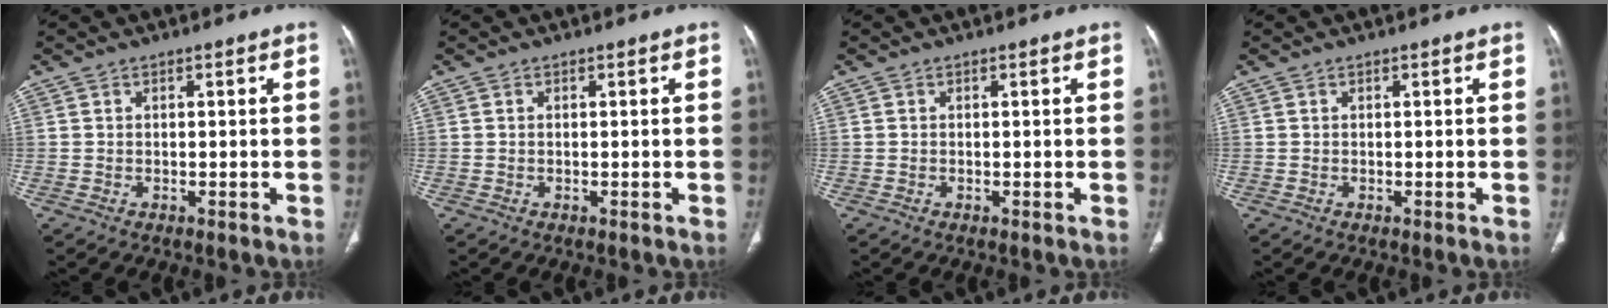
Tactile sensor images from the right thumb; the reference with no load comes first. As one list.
[{"total": 0.0}, {"total": 0.0}, {"total": 0.0}]